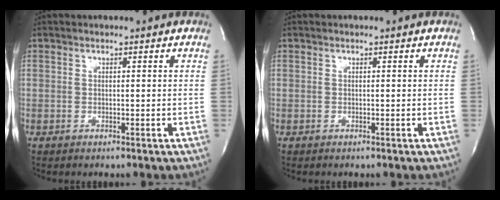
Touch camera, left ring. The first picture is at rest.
{"total": 0.0}